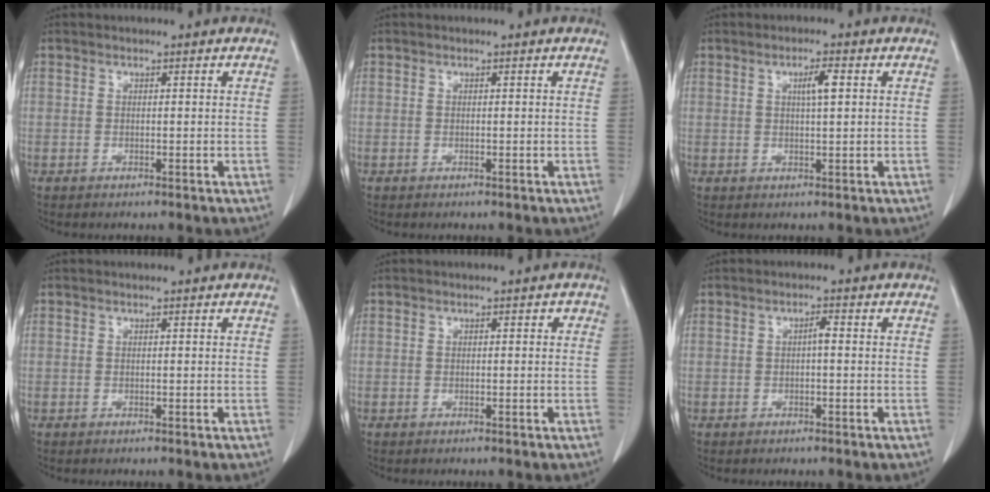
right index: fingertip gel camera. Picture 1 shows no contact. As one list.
[{"total": 0.0}, {"total": 3.0, "force": [0.9, 0.3, 2.8], "torque": [-0.048, 0.002, 0.014]}, {"total": 0.0}, {"total": 0.6, "force": [0.0, 0.5, 0.4], "torque": [-0.001, 0.005, -0.003]}, {"total": 1.3, "force": [-0.1, 0.3, 1.3], "torque": [-0.022, 0.004, -0.001]}]